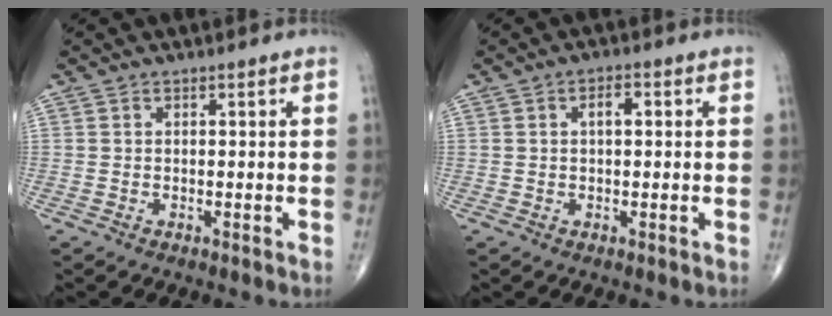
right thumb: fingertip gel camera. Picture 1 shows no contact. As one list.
[{"total": 2.6, "force": [0.5, 1.3, 2.2], "torque": [-0.035, 0.004, 0.006]}]